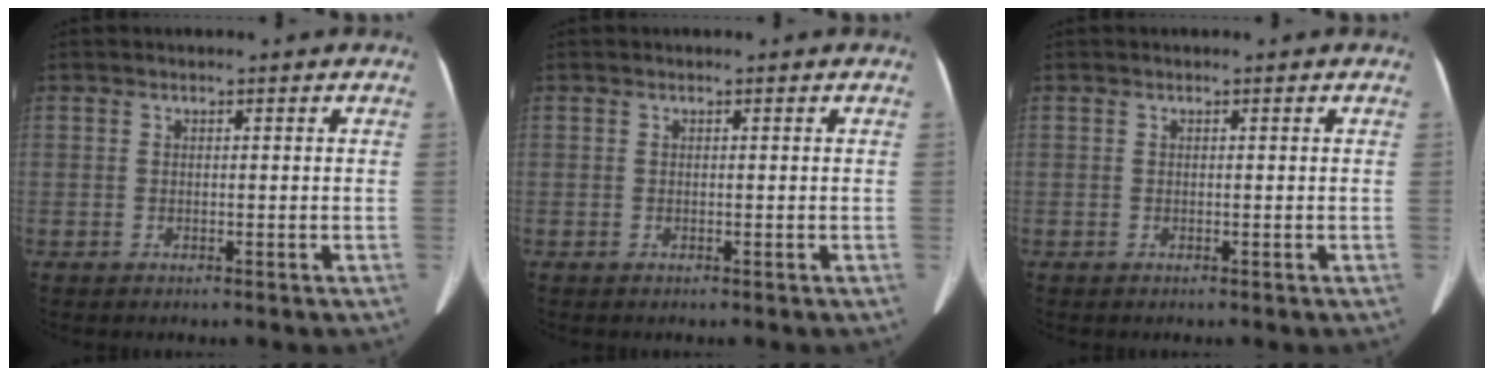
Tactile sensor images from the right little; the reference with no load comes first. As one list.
[{"total": 0.0}, {"total": 0.0}]